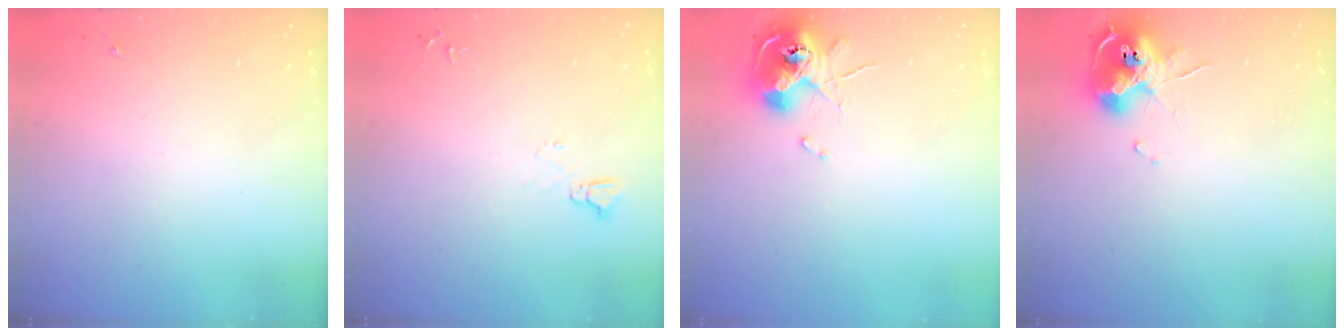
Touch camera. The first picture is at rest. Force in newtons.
{"total": 4.1, "press": 4.1, "slide": 0.4}
{"total": 10.2, "press": 10.1, "slide": 1.4}
{"total": 10.6, "press": 10.5, "slide": 1.2}